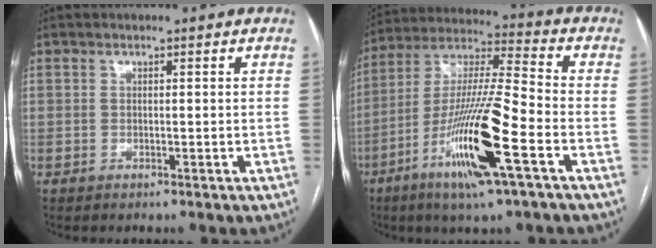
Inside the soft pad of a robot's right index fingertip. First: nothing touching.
{"total": 17.2, "force": [-7.2, 0.4, 15.6], "torque": [-0.312, -0.018, -0.134]}